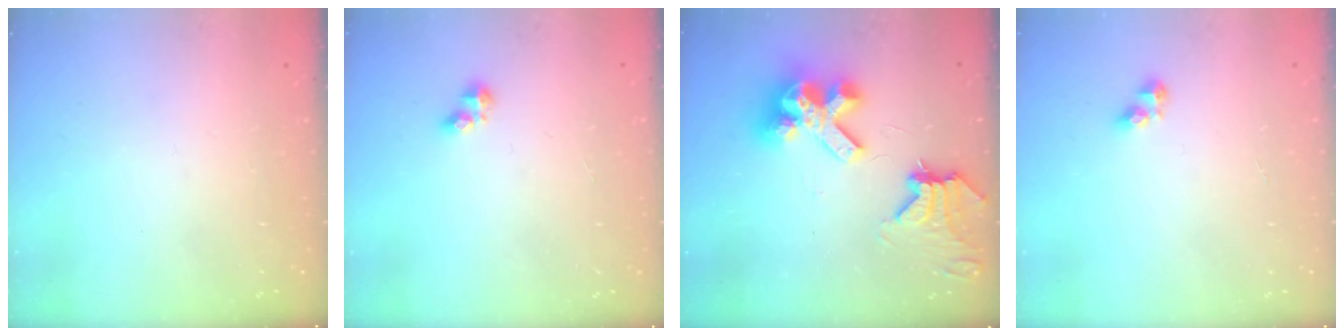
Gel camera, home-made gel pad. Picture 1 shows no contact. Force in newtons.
{"total": 3.6, "press": 3.6, "slide": 0.3}
{"total": 13.9, "press": 13.8, "slide": 1.6}
{"total": 3.5, "press": 3.5, "slide": 0.4}